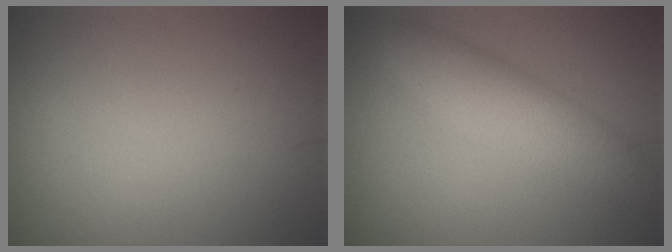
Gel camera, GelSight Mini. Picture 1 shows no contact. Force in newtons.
{"total": 4.6, "press": 4.6, "slide": 0.2}